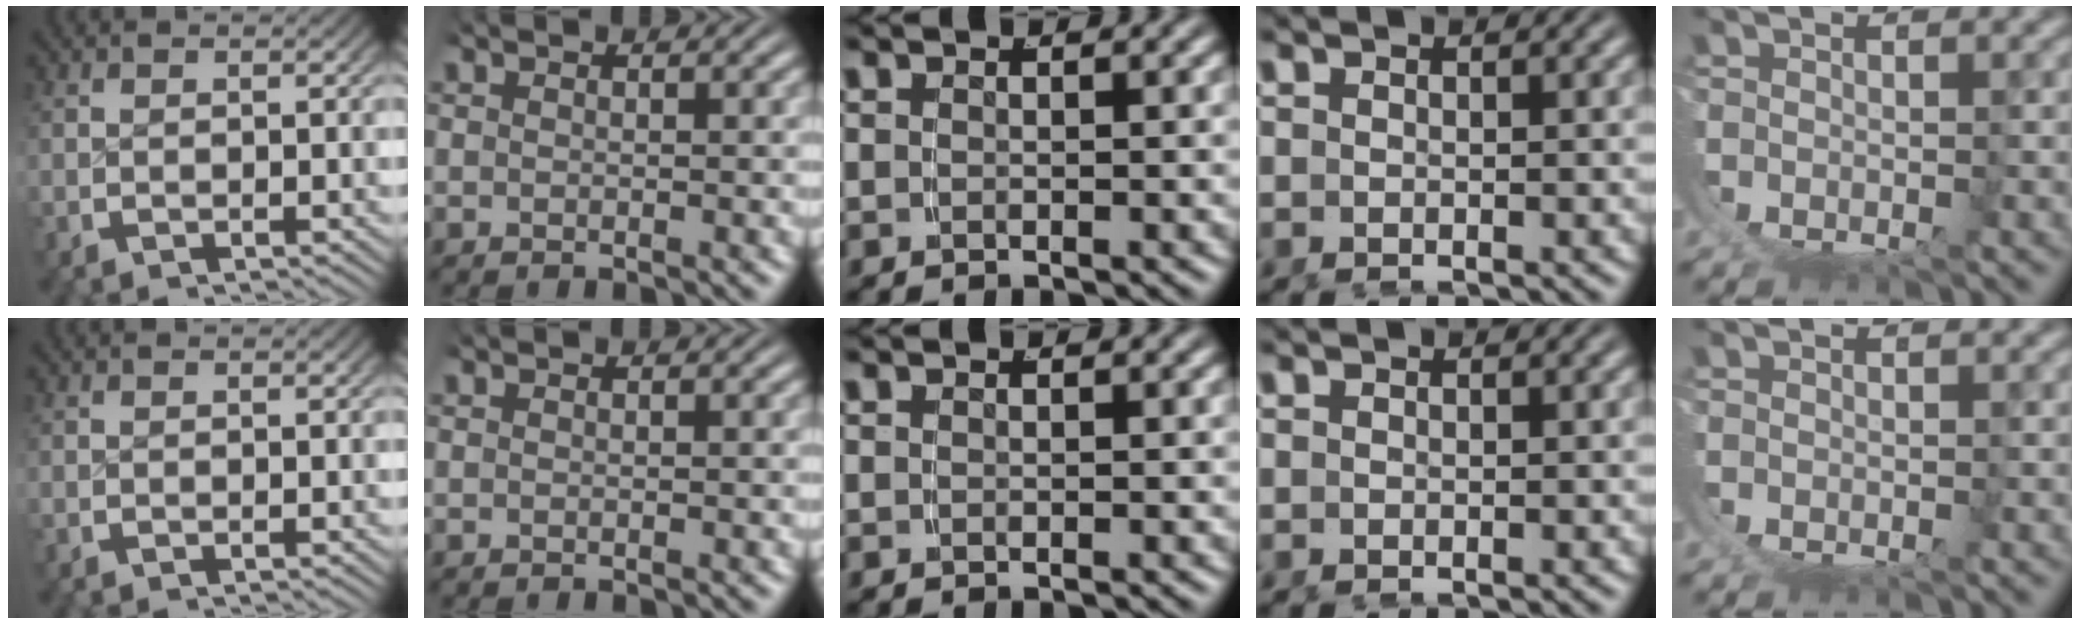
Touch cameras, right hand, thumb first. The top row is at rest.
{}